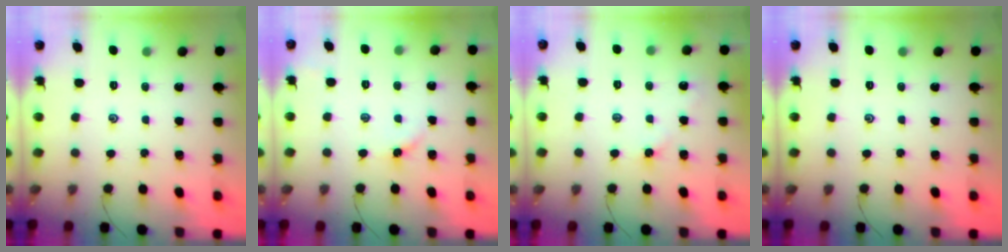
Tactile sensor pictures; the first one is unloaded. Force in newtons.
{"total": 3.4, "press": 3.3, "slide": 0.7}
{"total": 2.2, "press": 2.1, "slide": 0.4}
{"total": 0.0}